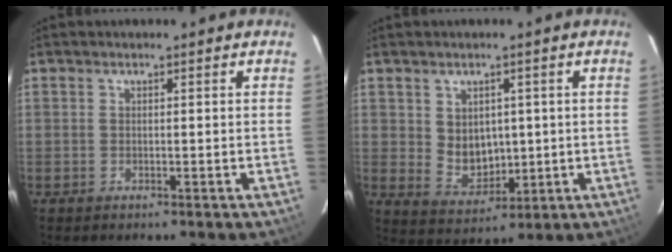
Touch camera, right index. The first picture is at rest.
{"total": 6.4, "force": [1.2, 5.3, 3.5], "torque": [-0.063, -0.001, 0.040]}